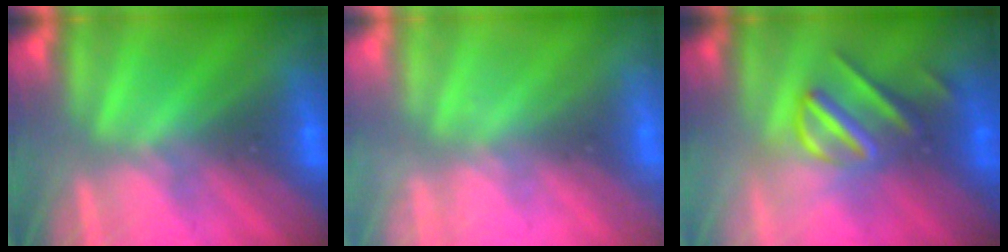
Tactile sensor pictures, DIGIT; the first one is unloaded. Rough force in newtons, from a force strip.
{"total": 2.2}
{"total": 3.0}